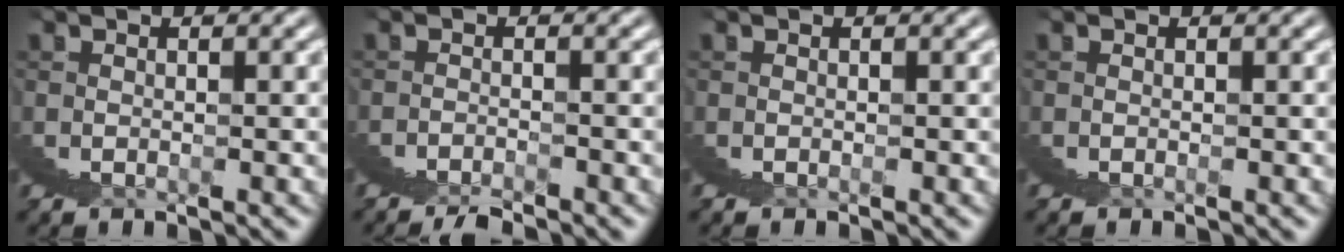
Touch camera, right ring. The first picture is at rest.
{"total": 1.1, "force": [-0.2, -1.0, -0.4], "torque": [0.030, 0.019, -0.013]}
{"total": 0.0}
{"total": 0.0}